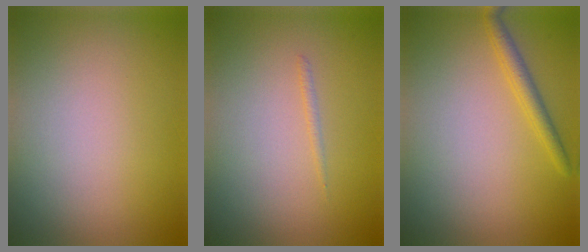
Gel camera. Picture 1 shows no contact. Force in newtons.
{"total": 0.5, "press": 0.5, "slide": 0.1}
{"total": 1.9, "press": 1.9, "slide": 0.2}